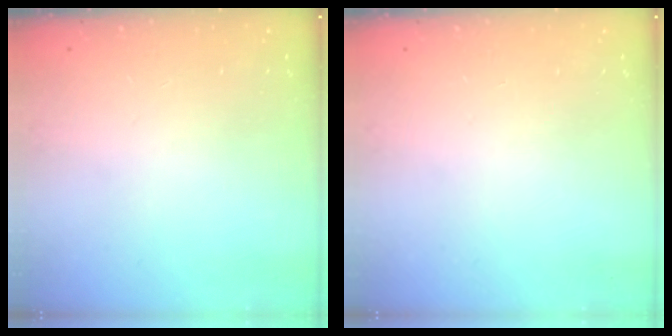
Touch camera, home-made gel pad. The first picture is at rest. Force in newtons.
{"total": 0.0}